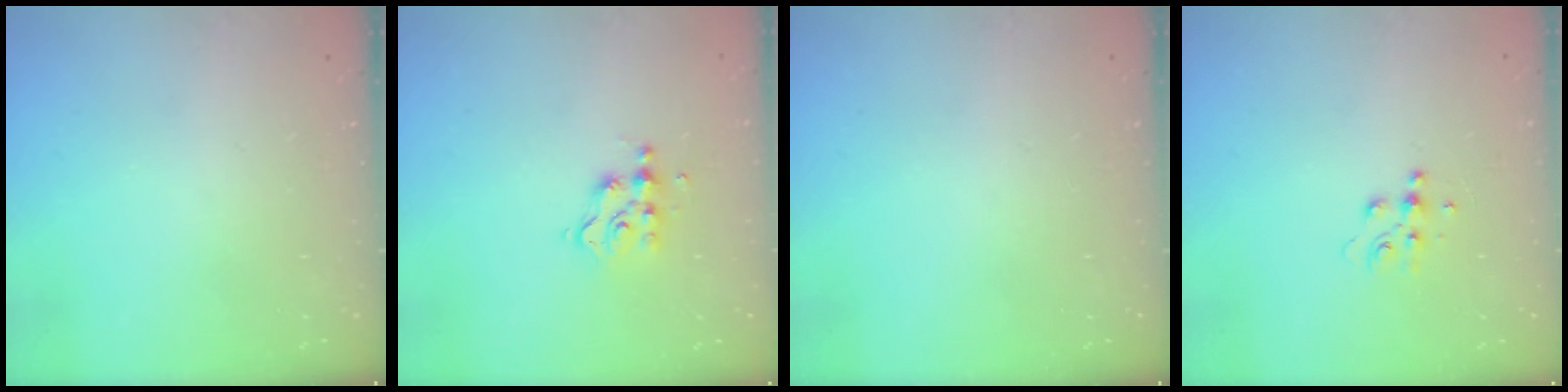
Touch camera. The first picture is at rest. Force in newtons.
{"total": 5.4, "press": 5.4, "slide": 0.4}
{"total": 0.0}
{"total": 5.8, "press": 5.8, "slide": 0.7}